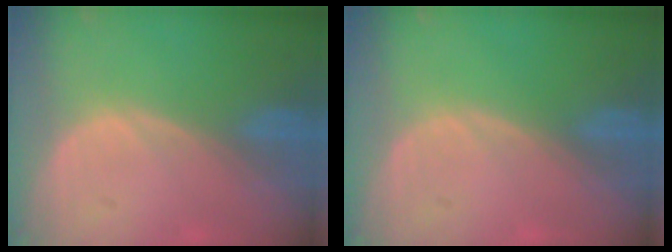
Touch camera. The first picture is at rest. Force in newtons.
{"total": 0.0}